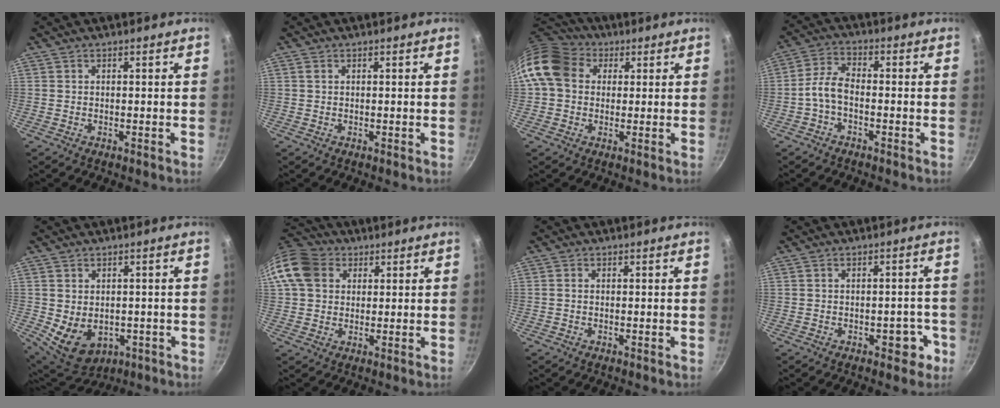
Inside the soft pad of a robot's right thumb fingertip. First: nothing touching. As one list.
[{"total": 0.5, "force": [0.3, 0.3, 0.3], "torque": [-0.005, 0.001, 0.005]}, {"total": 13.2, "force": [2.9, 10.8, 7.1], "torque": [-0.122, 0.026, 0.038]}, {"total": 4.8, "force": [-2.0, 2.3, 3.7], "torque": [-0.081, 0.028, -0.046]}, {"total": 9.3, "force": [-1.4, 7.0, 5.9], "torque": [-0.075, -0.011, 0.006]}, {"total": 11.3, "force": [3.3, 9.2, 5.8], "torque": [-0.096, 0.015, 0.046]}, {"total": 0.8, "force": [0.0, 0.6, 0.5], "torque": [-0.011, 0.003, 0.000]}, {"total": 4.2, "force": [-1.9, 2.5, 2.8], "torque": [-0.003, 0.024, -0.016]}]